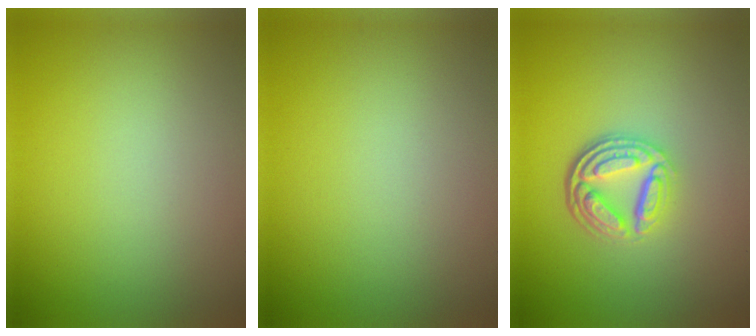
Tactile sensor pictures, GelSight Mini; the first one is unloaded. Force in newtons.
{"total": 0.0}
{"total": 4.9, "press": 3.5, "slide": 3.4}